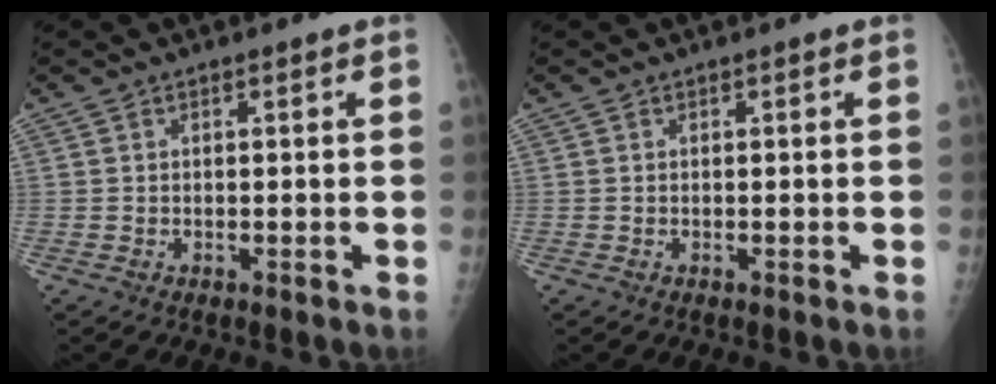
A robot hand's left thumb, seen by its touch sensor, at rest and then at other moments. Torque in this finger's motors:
{"motor_torque": [0.02, 0.02, 0.01, -0.01, 0.00]}